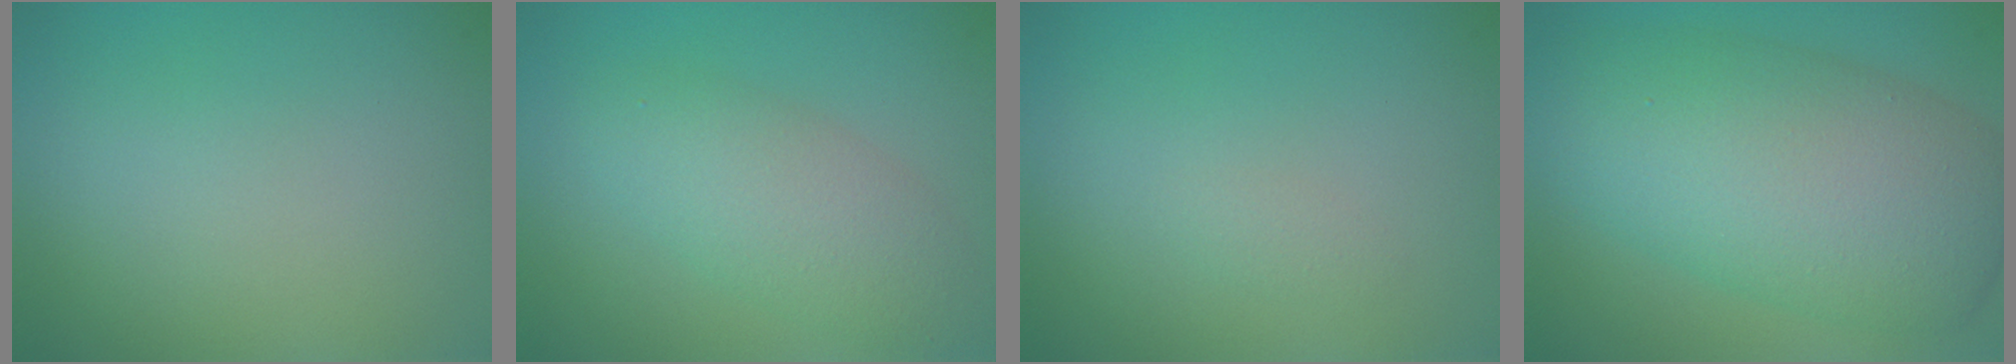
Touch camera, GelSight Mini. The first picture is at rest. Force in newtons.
{"total": 3.8, "press": 3.8, "slide": 0.1}
{"total": 0.6, "press": 0.6, "slide": 0.0}
{"total": 10.4, "press": 10.4, "slide": 0.4}